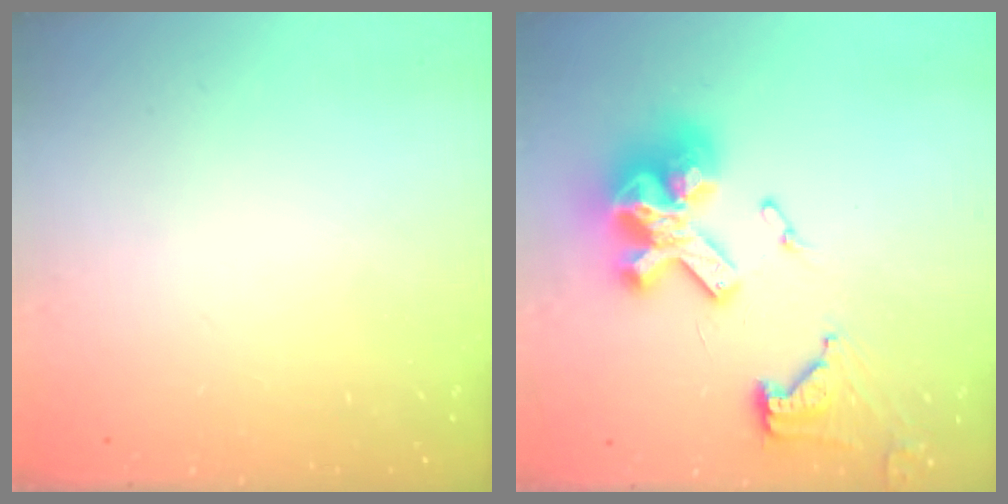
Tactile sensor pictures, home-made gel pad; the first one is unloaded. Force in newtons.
{"total": 20.2, "press": 20.1, "slide": 2.1}